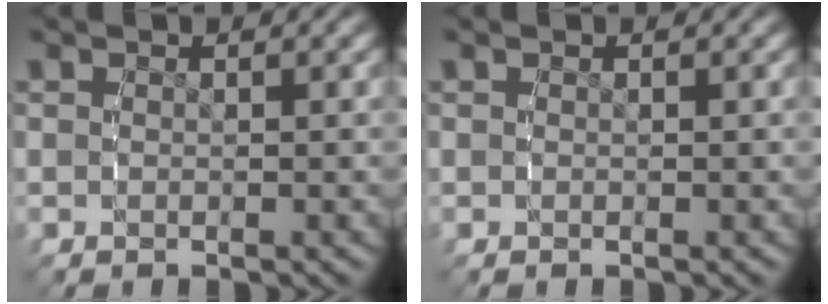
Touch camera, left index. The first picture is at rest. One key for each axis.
{"total": 0.0}